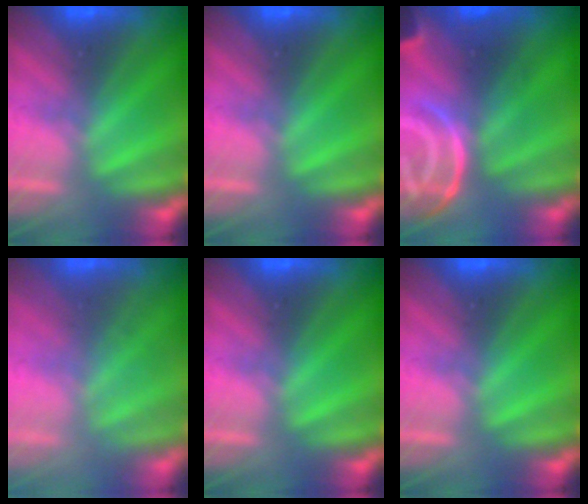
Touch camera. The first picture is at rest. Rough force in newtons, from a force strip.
{"total": 0.0}
{"total": 8.8}
{"total": 2.2}
{"total": 0.0}
{"total": 0.0}